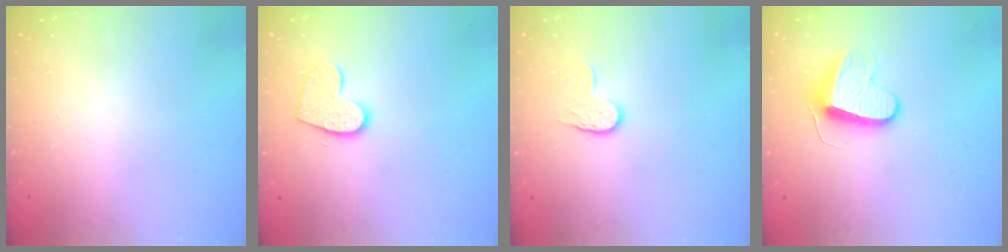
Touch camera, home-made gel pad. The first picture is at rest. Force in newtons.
{"total": 10.6, "press": 10.5, "slide": 0.8}
{"total": 6.2, "press": 6.2, "slide": 0.4}
{"total": 9.2, "press": 9.2, "slide": 0.5}